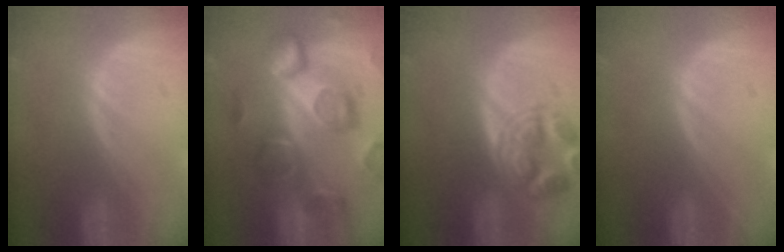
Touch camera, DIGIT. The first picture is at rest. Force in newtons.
{"total": 12.3, "press": 10.7, "slide": 6.0}
{"total": 6.2, "press": 6.1, "slide": 0.7}
{"total": 0.0}